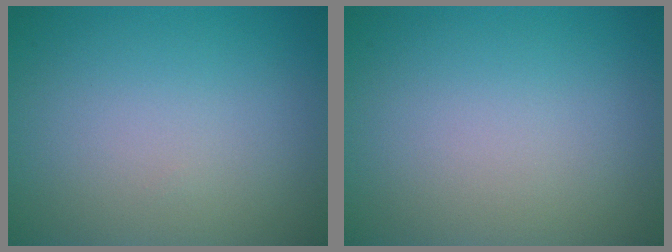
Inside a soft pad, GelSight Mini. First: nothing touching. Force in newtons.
{"total": 0.0}